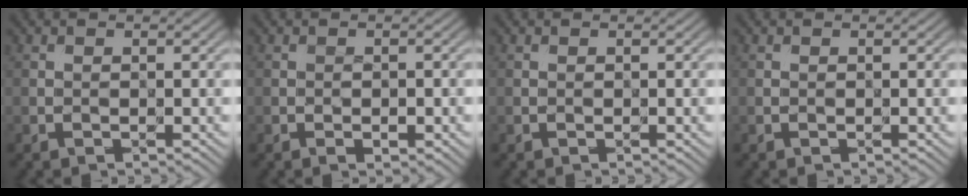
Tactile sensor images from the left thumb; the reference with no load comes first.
{"total": 1.4, "force": [-0.5, 0.7, 1.1], "torque": [-0.016, -0.003, -0.003]}
{"total": 0.0}
{"total": 0.0}